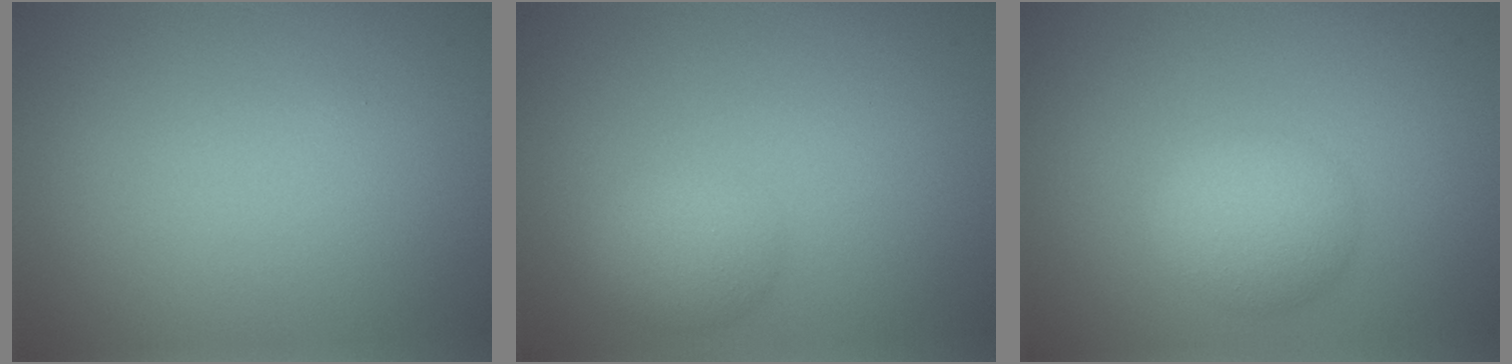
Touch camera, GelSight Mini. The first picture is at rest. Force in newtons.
{"total": 2.7, "press": 2.7, "slide": 0.1}
{"total": 3.4, "press": 3.4, "slide": 0.0}